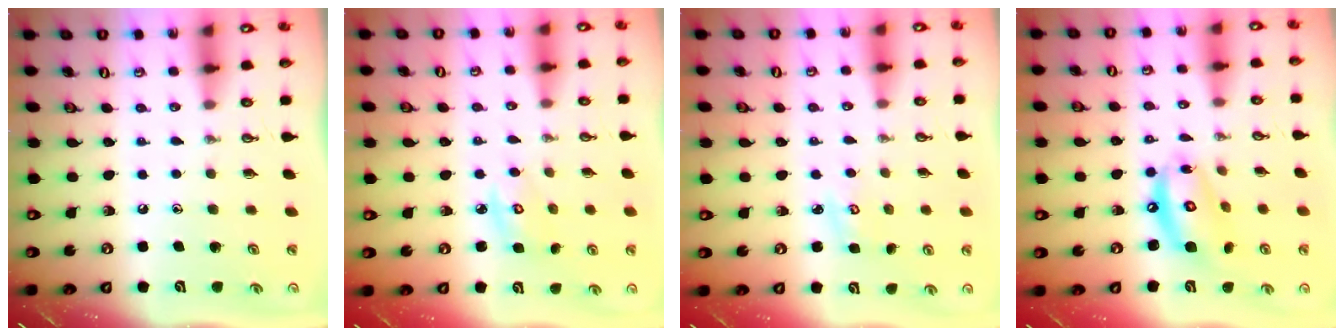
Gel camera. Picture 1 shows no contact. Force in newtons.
{"total": 3.7, "press": 3.7, "slide": 0.2}
{"total": 2.7, "press": 2.7, "slide": 0.3}
{"total": 12.6, "press": 12.6, "slide": 1.1}